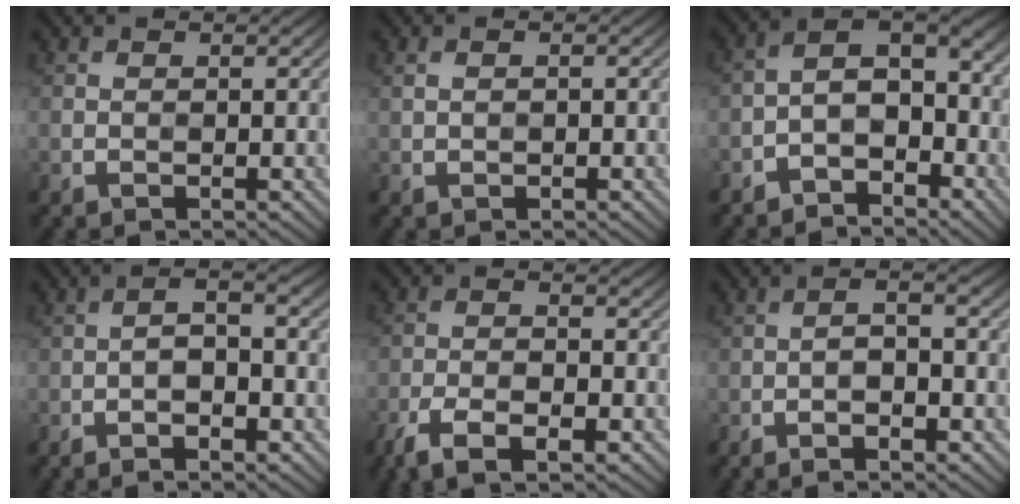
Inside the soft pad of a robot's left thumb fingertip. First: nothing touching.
{"total": 1.0, "force": [0.0, 0.5, 0.8], "torque": [-0.021, 0.005, 0.001]}
{"total": 6.8, "force": [-4.0, 3.5, 4.2], "torque": [-0.060, 0.006, -0.085]}
{"total": 5.5, "force": [-1.9, 1.3, 5.0], "torque": [-0.089, 0.006, -0.034]}
{"total": 6.7, "force": [-4.3, 1.8, 4.7], "torque": [-0.099, -0.009, -0.081]}
{"total": 4.9, "force": [-1.9, 1.0, 4.4], "torque": [-0.077, 0.006, -0.033]}